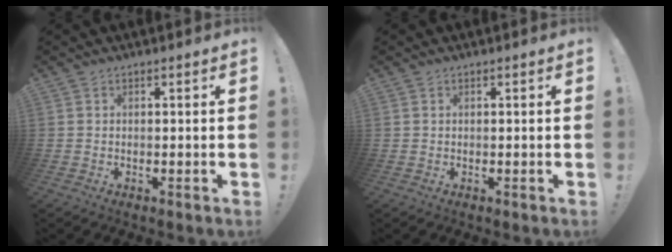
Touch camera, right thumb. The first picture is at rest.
{"total": 0.0}